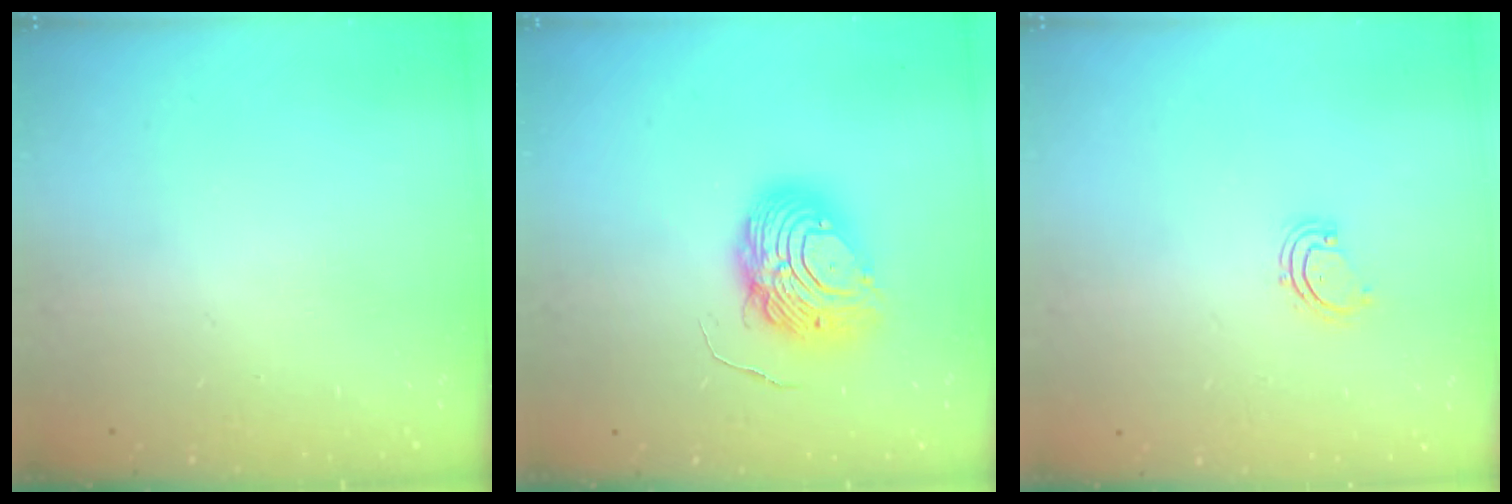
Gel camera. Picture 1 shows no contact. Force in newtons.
{"total": 10.2, "press": 10.2, "slide": 1.1}
{"total": 2.6, "press": 2.6, "slide": 0.3}